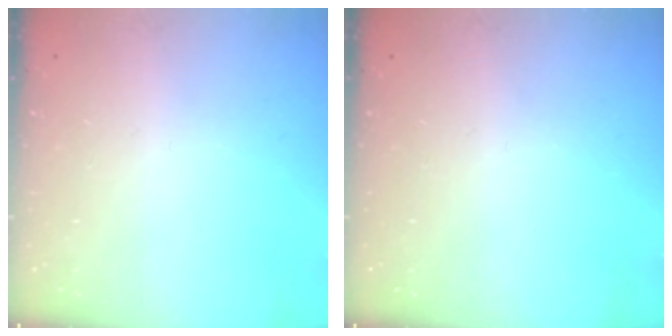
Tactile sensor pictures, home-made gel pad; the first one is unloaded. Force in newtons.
{"total": 0.0}